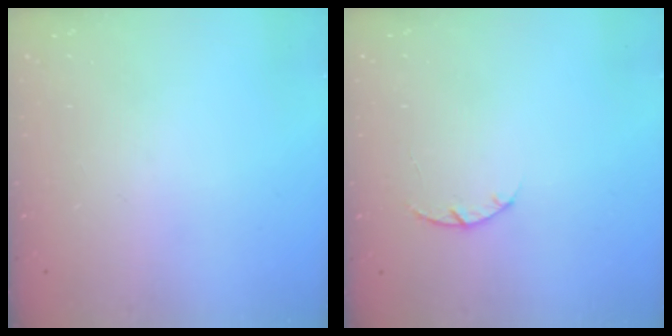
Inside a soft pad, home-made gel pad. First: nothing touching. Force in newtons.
{"total": 2.9, "press": 2.9, "slide": 0.5}